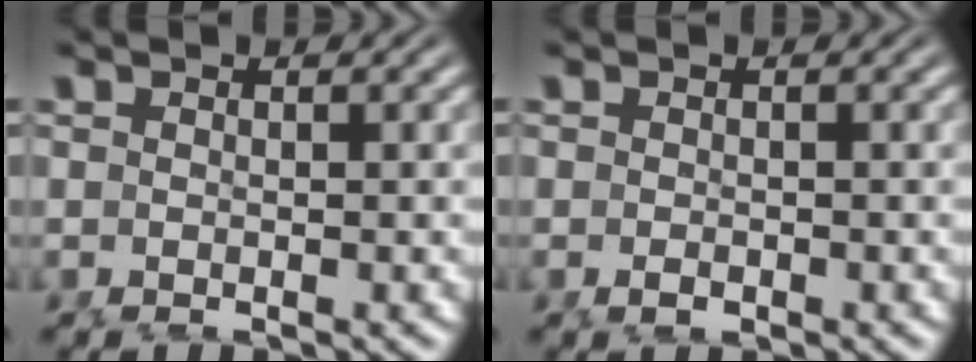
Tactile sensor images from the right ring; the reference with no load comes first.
{"total": 0.6, "force": [-0.5, -0.1, 0.3], "torque": [-0.002, -0.005, -0.005]}